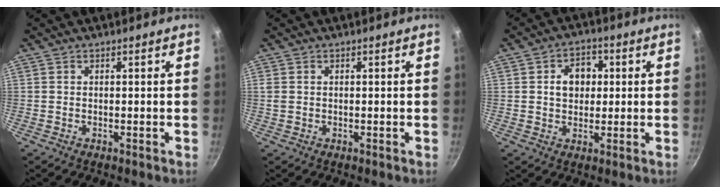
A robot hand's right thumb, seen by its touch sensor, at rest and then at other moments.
{"total": 1.3, "force": [0.2, 1.1, 0.7], "torque": [-0.012, 0.002, 0.005]}
{"total": 6.6, "force": [1.0, 5.2, 4.0], "torque": [-0.029, 0.007, 0.009]}